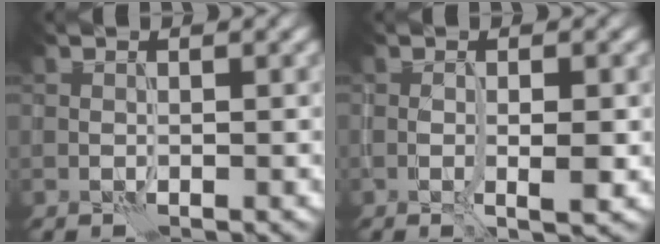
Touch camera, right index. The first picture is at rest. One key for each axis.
{"total": 2.2, "fx": -0.1, "fy": 0.5, "fz": 2.1, "tx": -0.039, "ty": -0.007, "tz": 0.001}